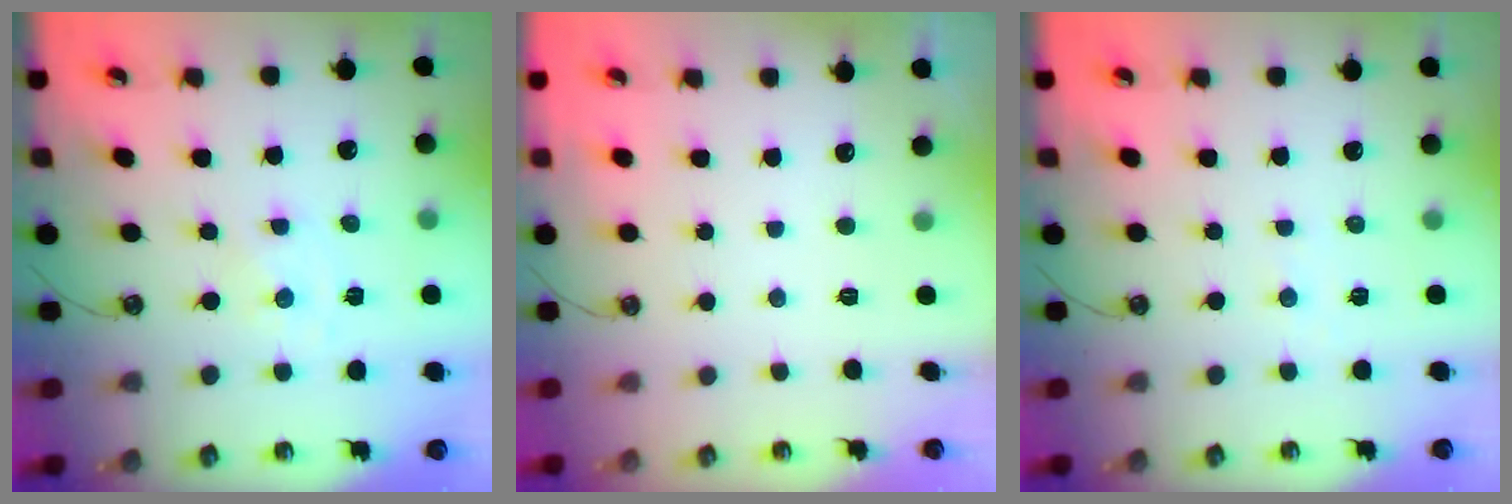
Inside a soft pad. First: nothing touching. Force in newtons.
{"total": 0.0}
{"total": 2.6, "press": 2.6, "slide": 0.3}